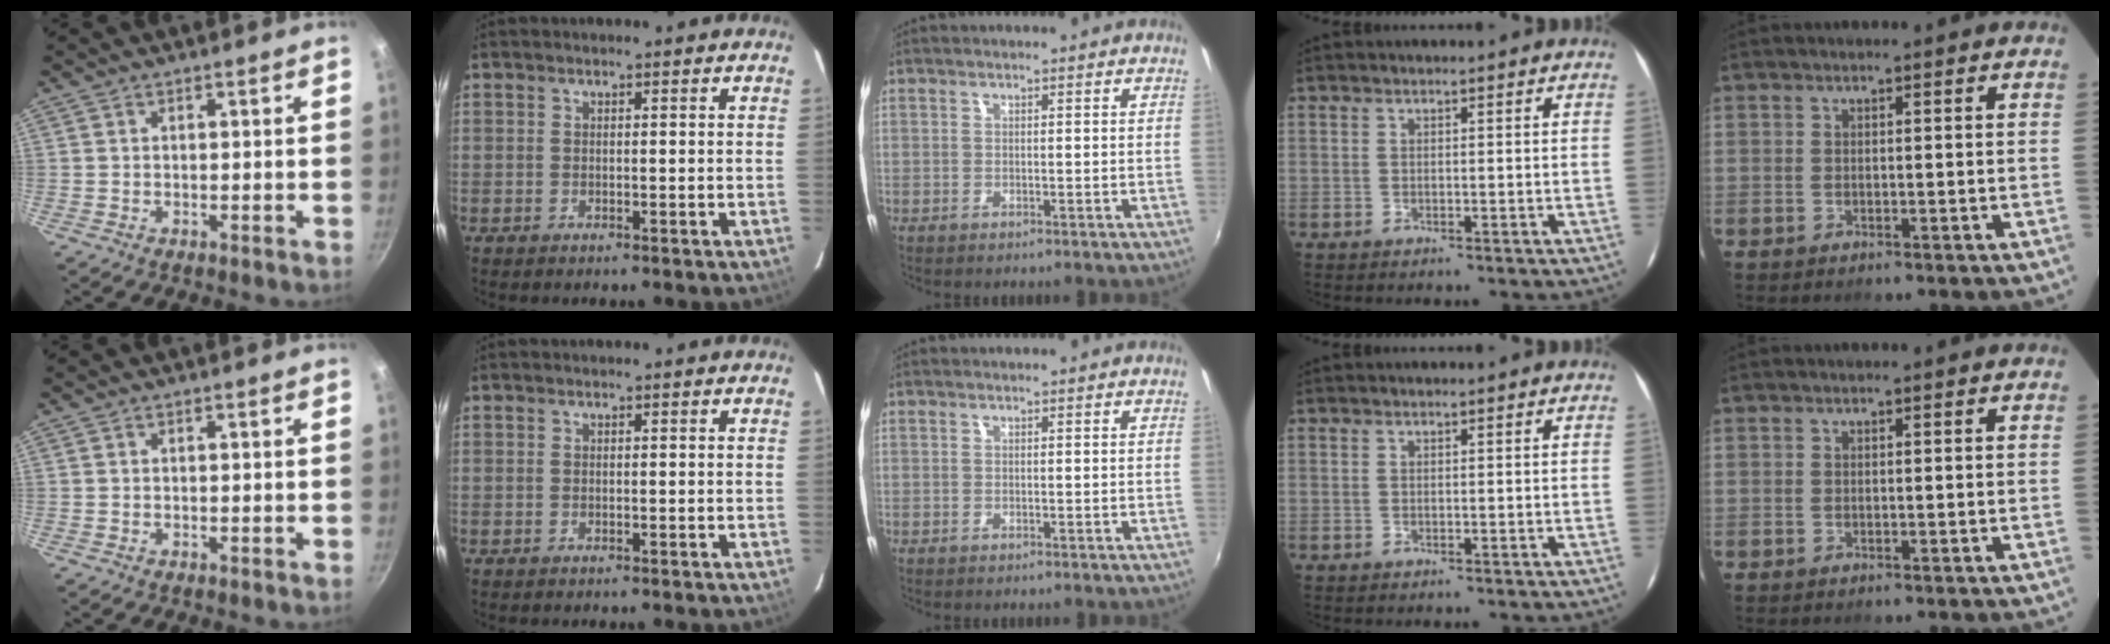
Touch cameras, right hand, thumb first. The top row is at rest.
{}